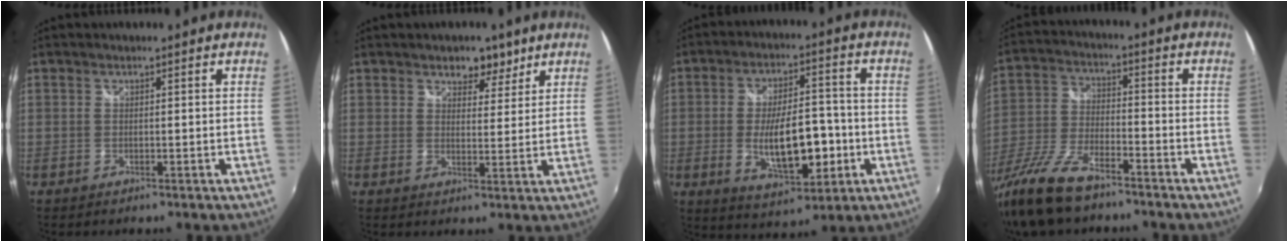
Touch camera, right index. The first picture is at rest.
{"total": 4.7, "force": [3.3, 3.0, 1.8], "torque": [-0.013, -0.006, 0.046]}
{"total": 13.5, "force": [-3.1, 5.6, 11.9], "torque": [-0.210, -0.004, -0.032]}
{"total": 15.7, "force": [-11.6, 5.2, 9.3], "torque": [-0.205, -0.031, -0.223]}